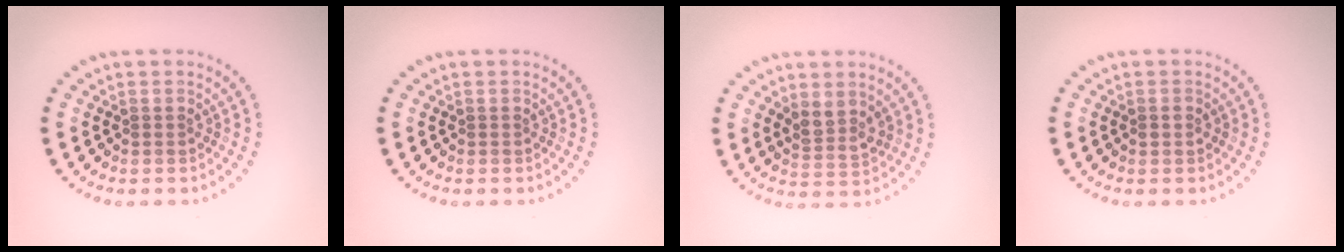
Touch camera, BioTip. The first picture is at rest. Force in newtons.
{"total": 0.0}
{"total": 2.0, "press": 1.8, "slide": 1.0}
{"total": 0.9, "press": 0.9, "slide": 0.1}